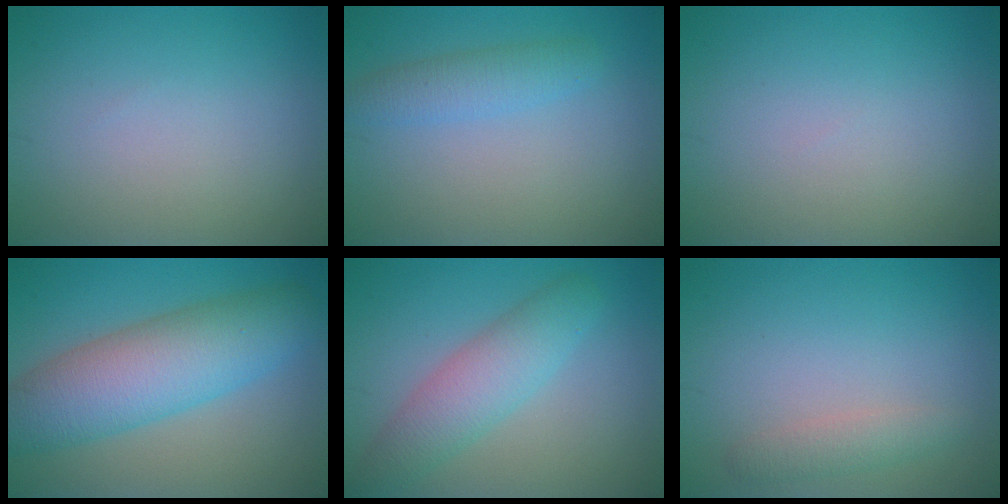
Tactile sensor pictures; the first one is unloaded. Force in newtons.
{"total": 2.4, "press": 2.4, "slide": 0.1}
{"total": 0.0}
{"total": 8.6, "press": 8.6, "slide": 0.1}
{"total": 4.5, "press": 4.5, "slide": 0.2}
{"total": 1.7, "press": 1.7, "slide": 0.0}